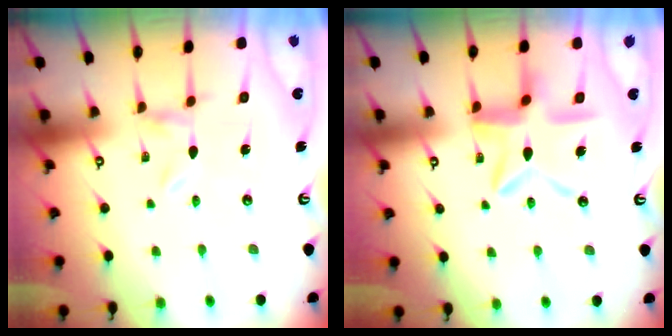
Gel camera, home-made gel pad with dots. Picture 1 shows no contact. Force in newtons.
{"total": 11.8, "press": 11.7, "slide": 1.2}